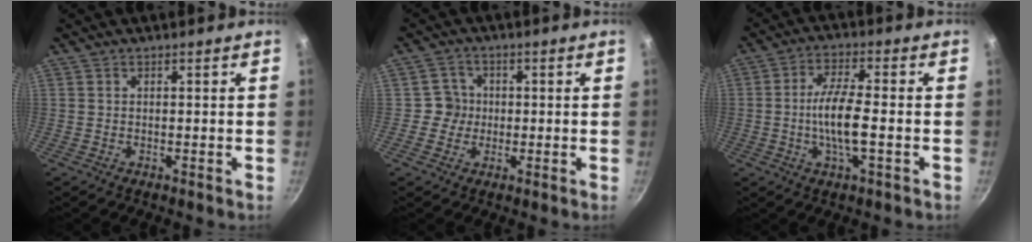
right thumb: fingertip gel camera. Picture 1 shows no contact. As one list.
[{"total": 4.2, "force": [-0.3, 4.1, 0.5], "torque": [0.022, 0.011, -0.012]}, {"total": 9.0, "force": [-1.3, 2.8, 8.5], "torque": [-0.170, 0.008, -0.029]}]